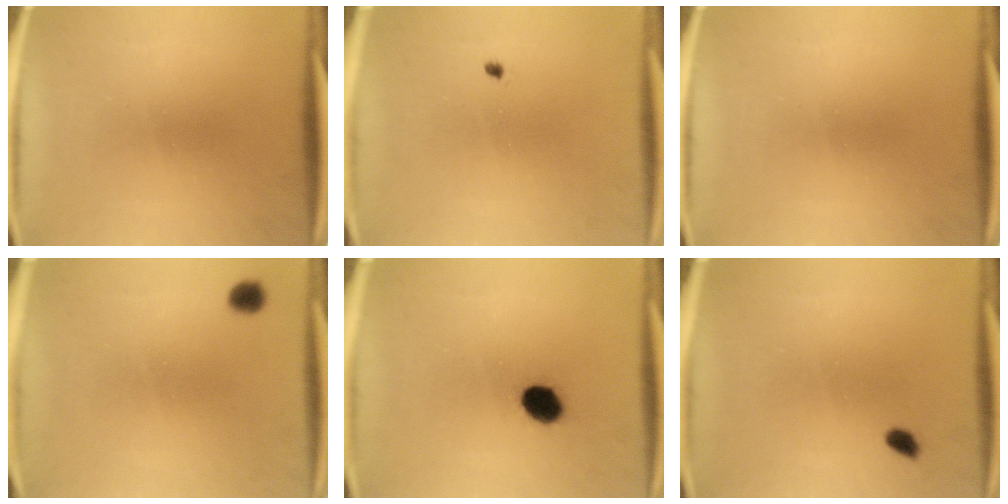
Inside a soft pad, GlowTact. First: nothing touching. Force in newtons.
{"total": 0.6}
{"total": 0.0}
{"total": 2.3}
{"total": 6.4}
{"total": 1.5}